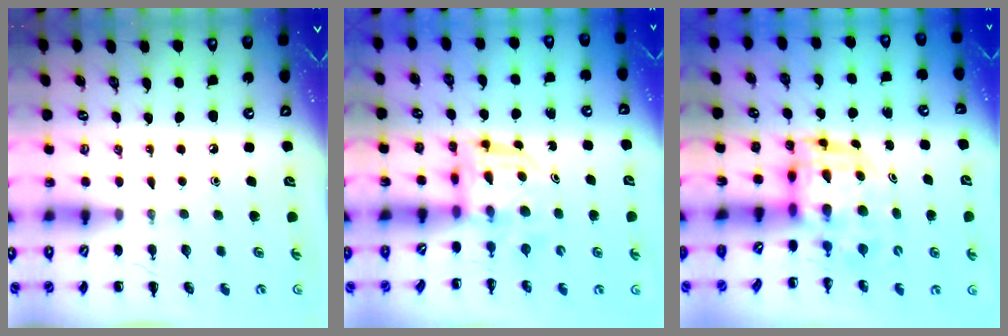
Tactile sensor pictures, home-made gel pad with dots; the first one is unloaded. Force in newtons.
{"total": 3.1, "press": 3.1, "slide": 0.2}
{"total": 3.8, "press": 3.7, "slide": 0.8}